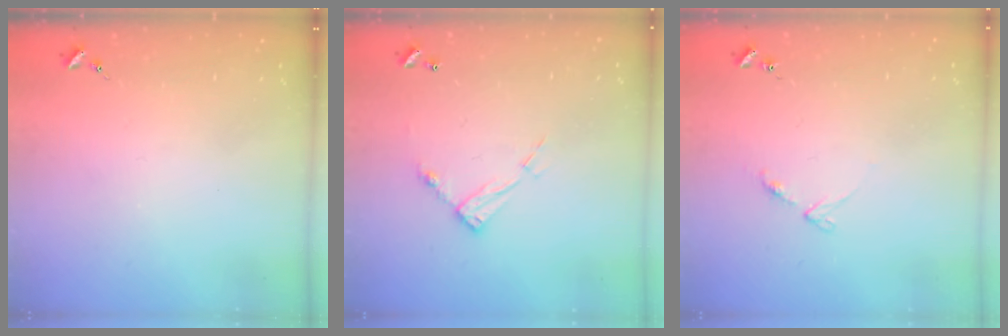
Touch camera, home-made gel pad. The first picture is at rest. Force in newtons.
{"total": 10.4, "press": 10.3, "slide": 0.7}
{"total": 5.9, "press": 5.9, "slide": 0.7}